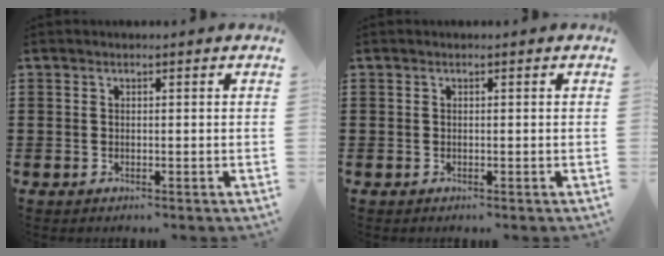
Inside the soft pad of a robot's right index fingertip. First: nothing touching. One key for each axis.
{"total": 0.0}